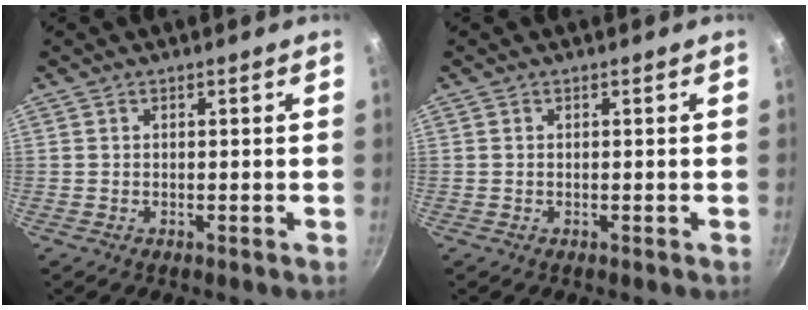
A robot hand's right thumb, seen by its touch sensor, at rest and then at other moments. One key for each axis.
{"total": 0.0}